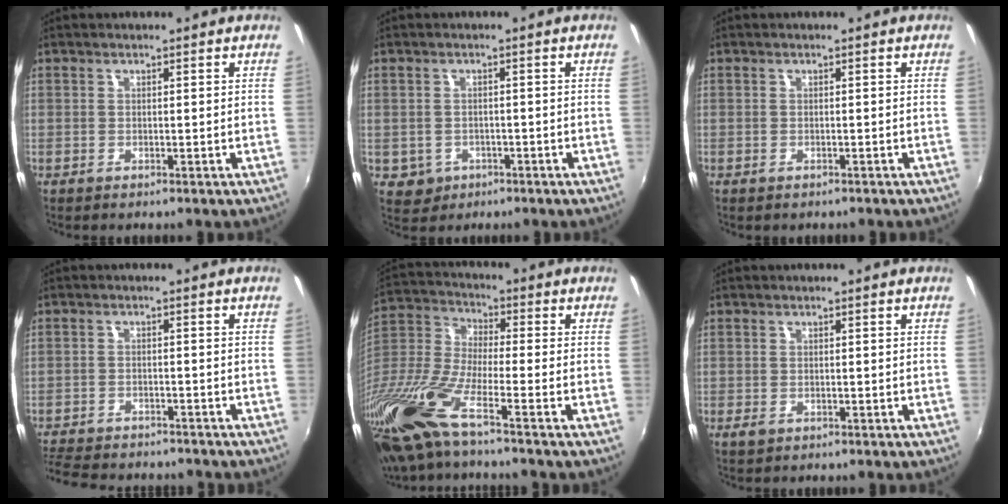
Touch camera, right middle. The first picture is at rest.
{"total": 4.2, "force": [-1.3, 3.8, 1.1], "torque": [-0.032, 0.002, -0.011]}
{"total": 0.8, "force": [-0.6, 0.5, 0.2], "torque": [-0.008, -0.003, -0.008]}
{"total": 11.9, "force": [-10.5, 3.7, 4.2], "torque": [-0.114, -0.014, -0.166]}
{"total": 16.1, "force": [-10.0, 2.4, 12.4], "torque": [-0.269, -0.034, -0.209]}
{"total": 1.4, "force": [-0.7, 1.0, 0.7], "torque": [-0.012, -0.001, -0.012]}